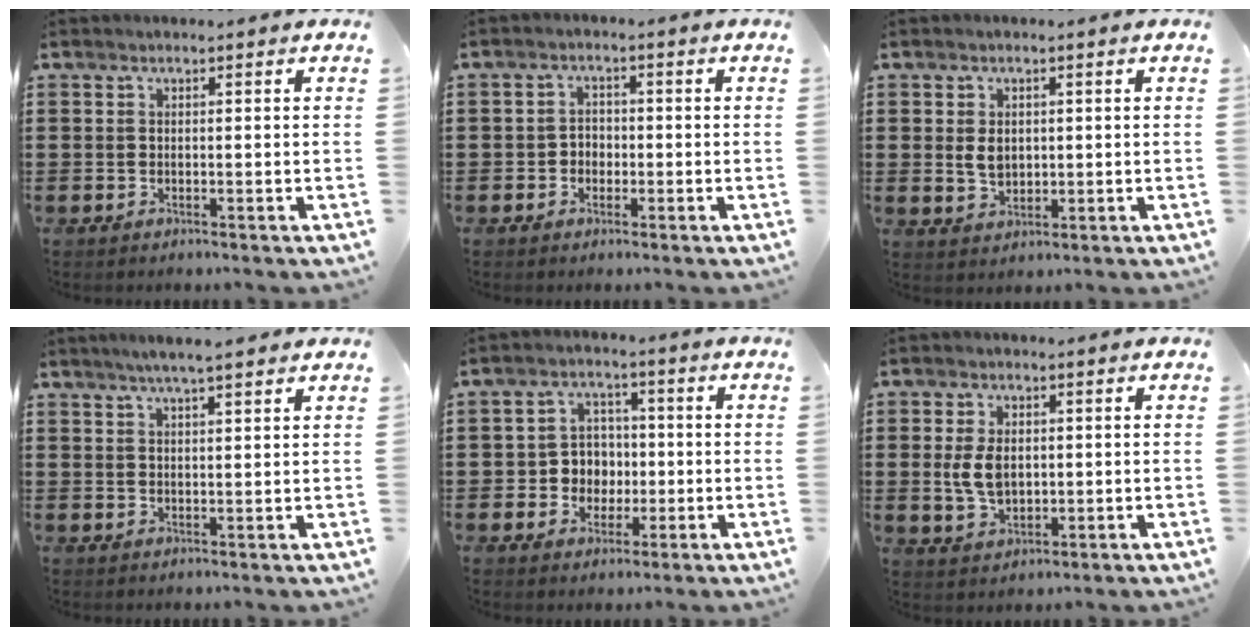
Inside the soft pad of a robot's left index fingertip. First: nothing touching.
{"total": 2.1, "force": [-1.0, 1.7, 0.6], "torque": [-0.017, 0.006, -0.024]}
{"total": 3.2, "force": [0.4, 2.3, 2.2], "torque": [-0.040, 0.005, 0.005]}
{"total": 3.8, "force": [3.1, 0.1, 2.3], "torque": [-0.050, 0.003, 0.054]}
{"total": 5.0, "force": [-0.7, 4.8, 1.3], "torque": [-0.043, 0.015, -0.015]}
{"total": 5.4, "force": [0.4, 3.5, 4.1], "torque": [-0.099, -0.001, -0.001]}